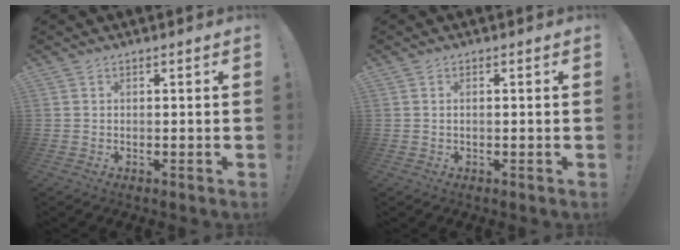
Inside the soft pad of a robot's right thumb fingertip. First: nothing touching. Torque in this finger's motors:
{"motor_torque": [-0.39, -0.16, -0.02, 0.31, -0.10]}